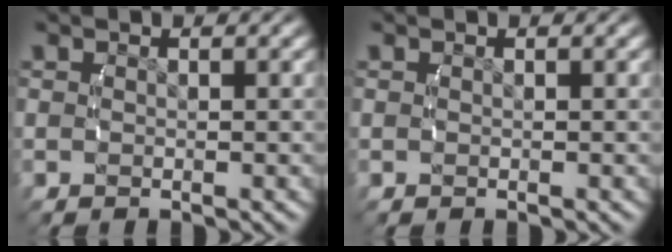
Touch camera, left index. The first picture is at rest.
{"total": 0.0}